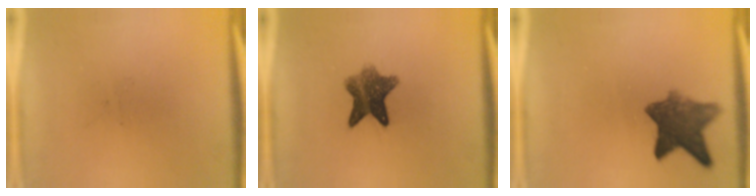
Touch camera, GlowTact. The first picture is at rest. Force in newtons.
{"total": 8.0}
{"total": 8.2}